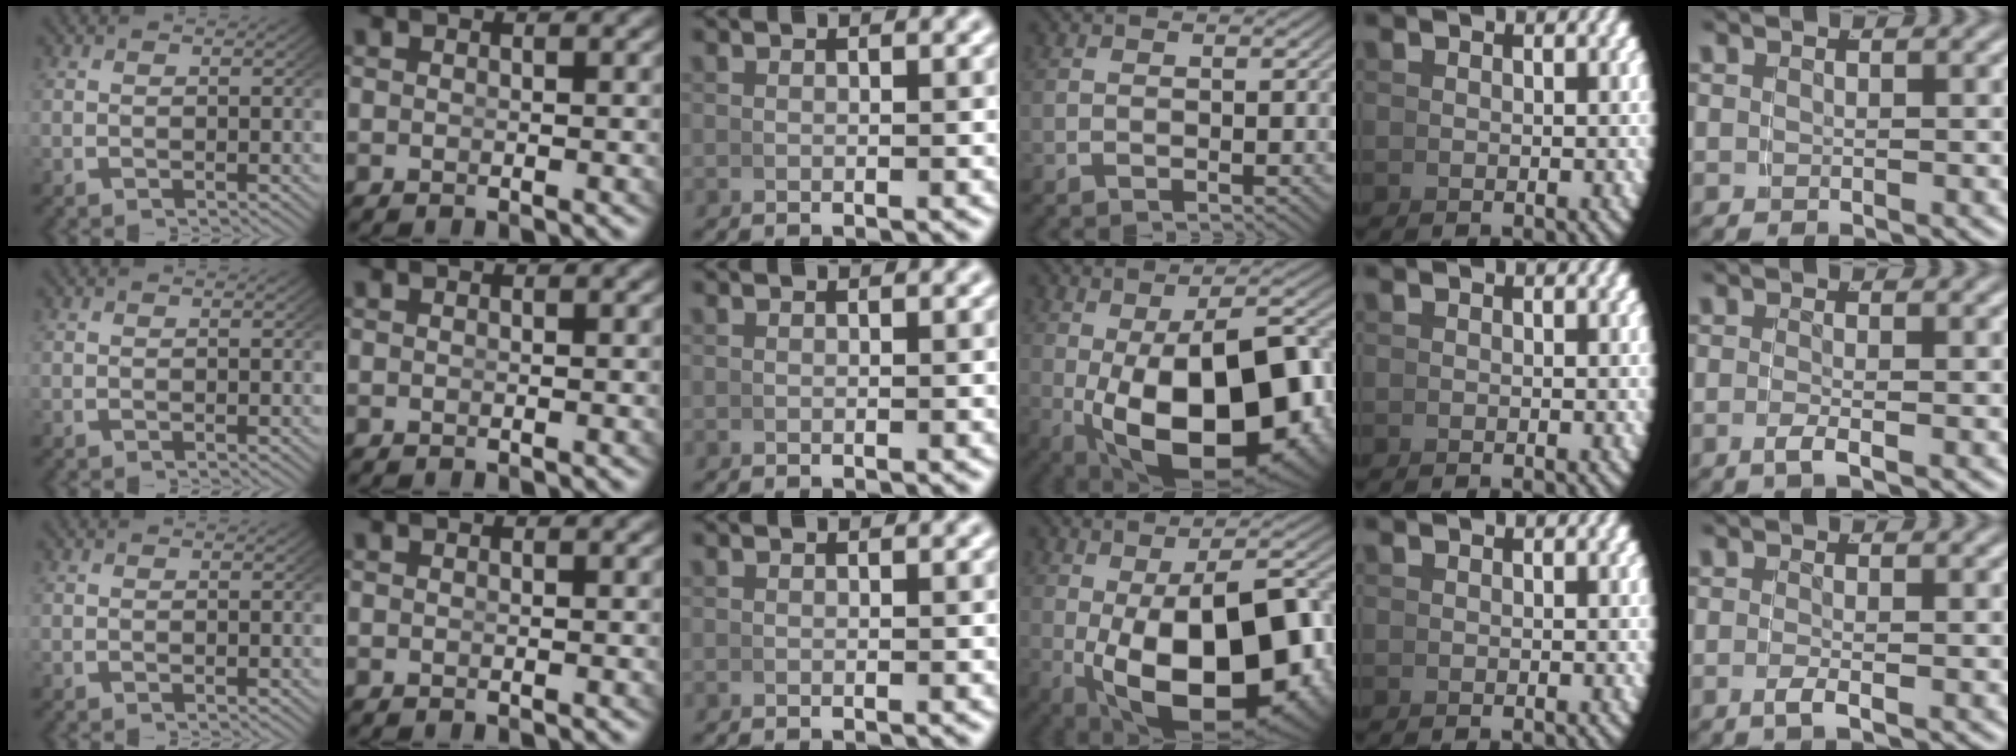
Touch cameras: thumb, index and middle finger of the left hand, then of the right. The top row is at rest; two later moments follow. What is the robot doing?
{"motion": "lift_and_place", "object": "bowl"}